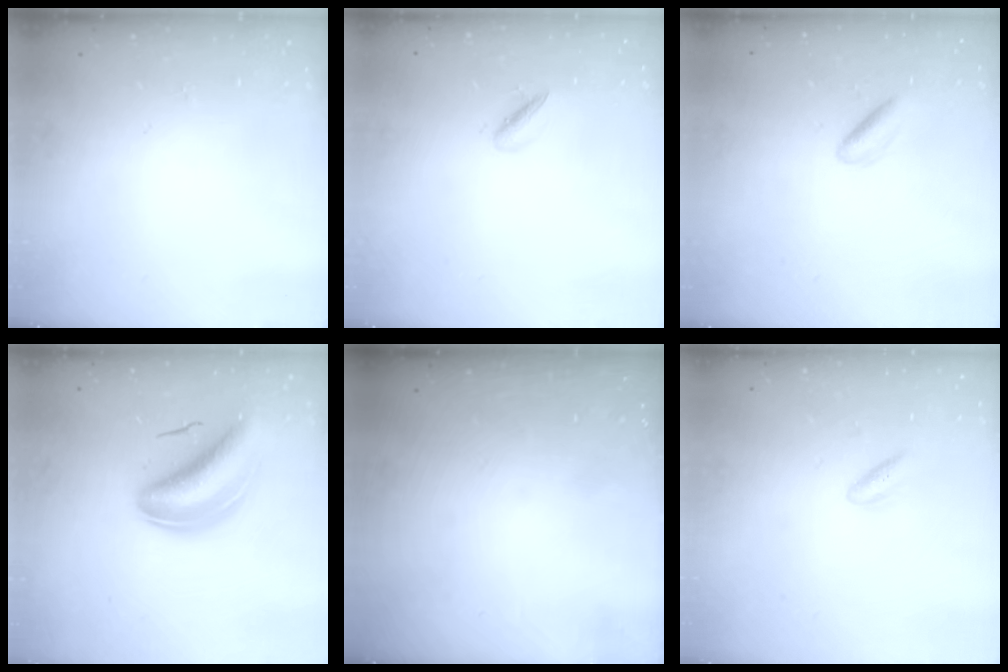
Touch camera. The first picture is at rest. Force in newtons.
{"total": 3.1, "press": 3.0, "slide": 0.6}
{"total": 3.0, "press": 2.8, "slide": 1.2}
{"total": 8.4, "press": 8.0, "slide": 2.4}
{"total": 0.0}
{"total": 2.5, "press": 2.2, "slide": 1.2}